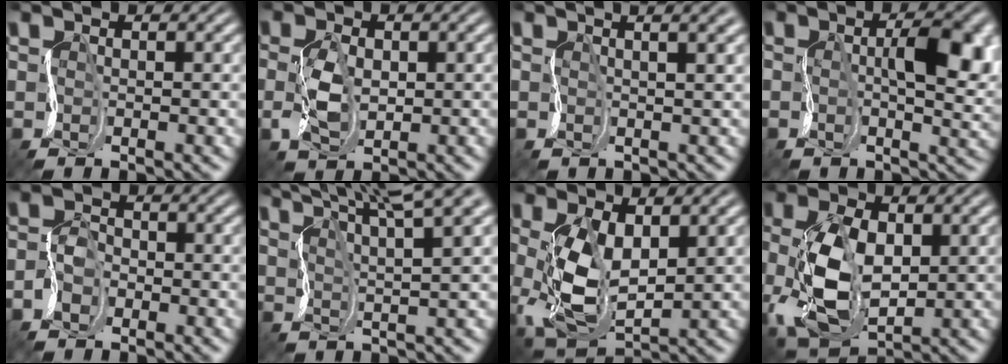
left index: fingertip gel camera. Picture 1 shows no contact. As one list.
[{"total": 1.9, "force": [0.3, 1.4, 1.2], "torque": [-0.053, 0.005, 0.006]}, {"total": 5.2, "force": [2.6, 2.2, 4.0], "torque": [-0.023, 0.038, 0.002]}, {"total": 6.0, "force": [1.0, 2.2, 5.5], "torque": [-0.096, 0.009, 0.014]}, {"total": 1.9, "force": [-1.4, 1.2, 0.4], "torque": [-0.024, 0.010, -0.037]}, {"total": 7.9, "force": [6.4, 0.4, 4.5], "torque": [-0.076, 0.032, 0.081]}, {"total": 4.9, "force": [0.8, 2.8, 4.0], "torque": [-0.114, 0.004, 0.017]}, {"total": 6.5, "force": [0.1, 4.4, 4.9], "torque": [-0.132, 0.000, 0.006]}]